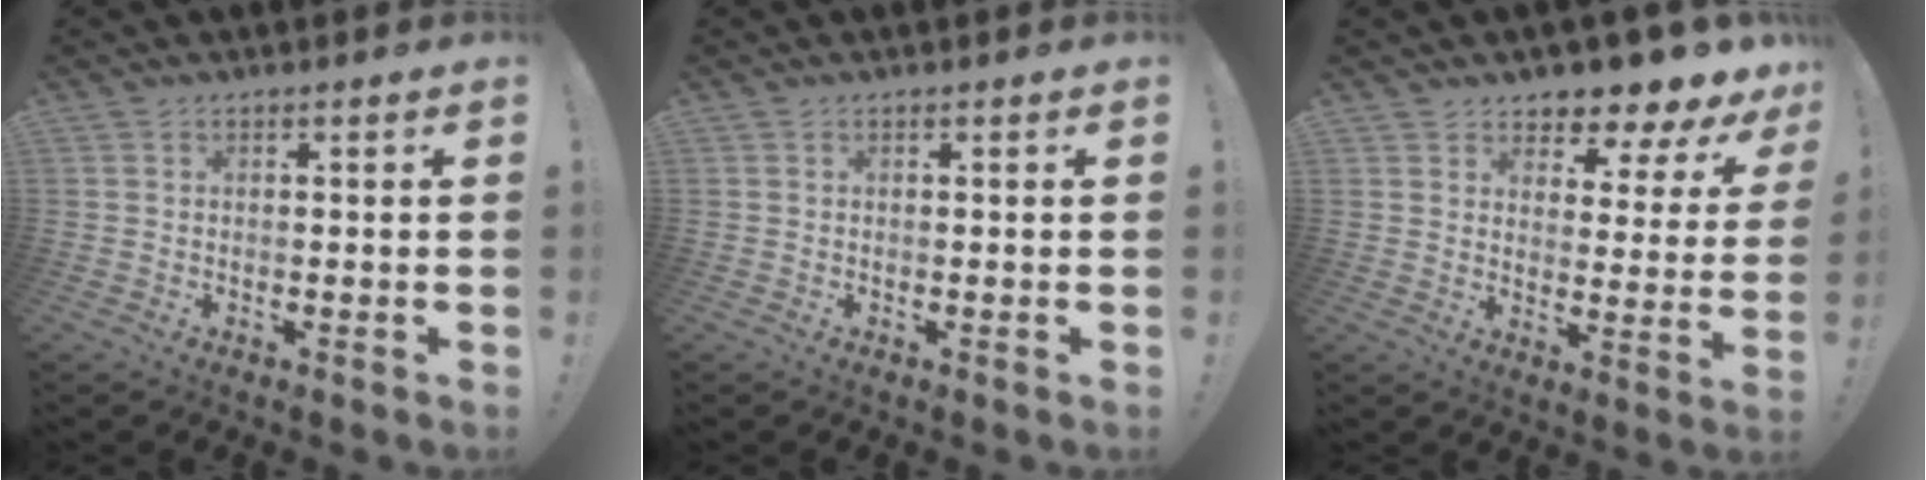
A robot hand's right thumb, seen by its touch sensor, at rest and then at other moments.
{"total": 0.0}
{"total": 5.7, "force": [5.1, 2.0, 1.8], "torque": [-0.018, -0.064, 0.087]}